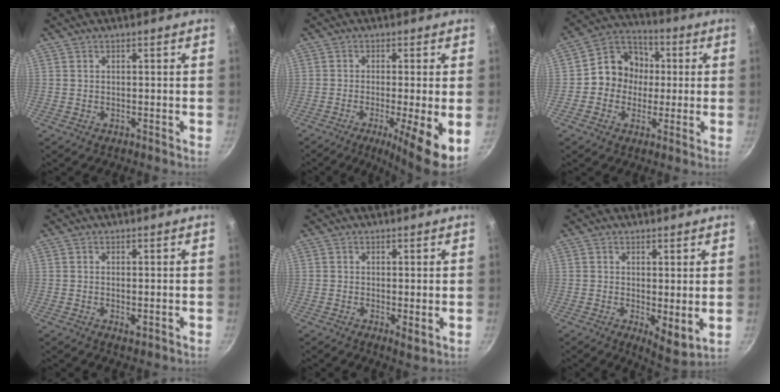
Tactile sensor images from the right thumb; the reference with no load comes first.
{"total": 9.7, "force": [-2.7, 1.1, 9.2], "torque": [-0.141, -0.004, -0.041]}
{"total": 11.0, "force": [0.1, 10.0, 4.6], "torque": [-0.031, 0.024, -0.021]}
{"total": 1.7, "force": [-0.2, 0.7, 1.5], "torque": [-0.027, -0.006, -0.003]}
{"total": 2.6, "force": [0.3, 1.0, 2.4], "torque": [-0.035, -0.014, 0.003]}
{"total": 6.4, "force": [0.6, 2.6, 5.8], "torque": [-0.074, -0.025, 0.014]}